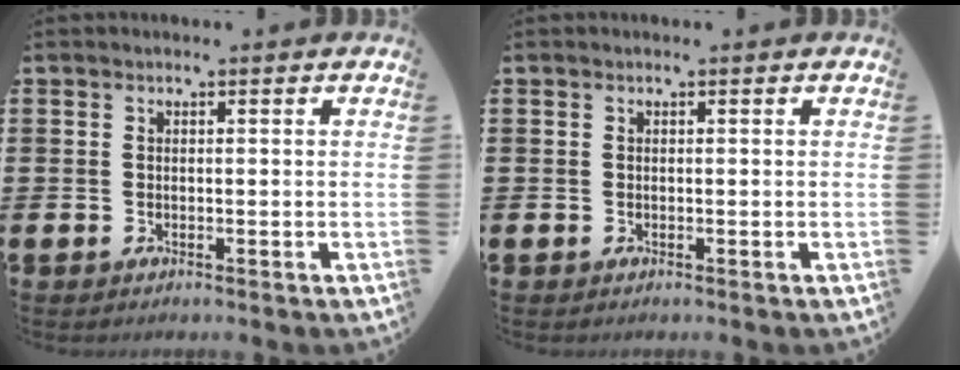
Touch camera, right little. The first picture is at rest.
{"total": 0.0}